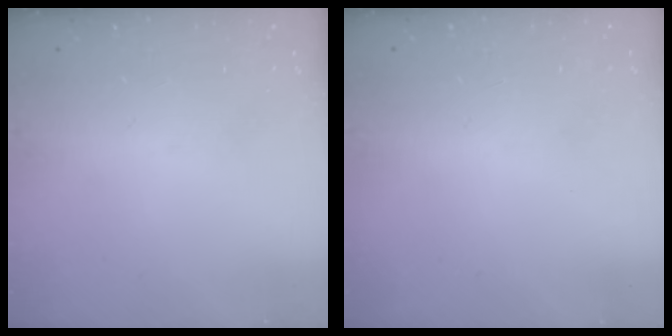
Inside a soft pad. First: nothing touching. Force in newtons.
{"total": 2.6, "press": 2.6, "slide": 0.2}